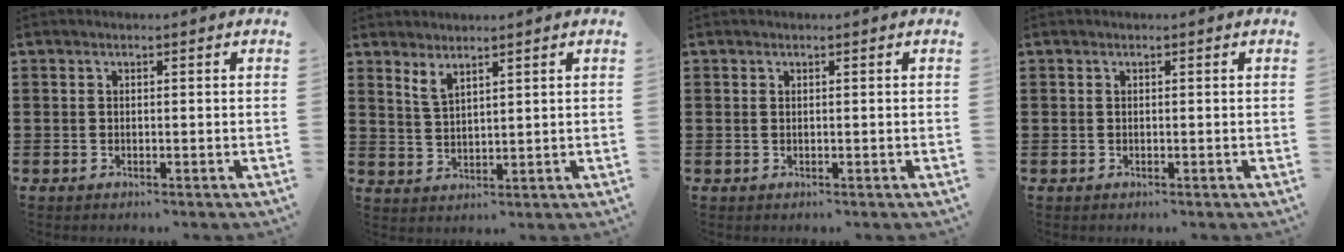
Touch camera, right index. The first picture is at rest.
{"total": 2.8, "force": [2.3, 0.7, 1.5], "torque": [-0.034, 0.005, 0.043]}
{"total": 0.0}
{"total": 0.0}